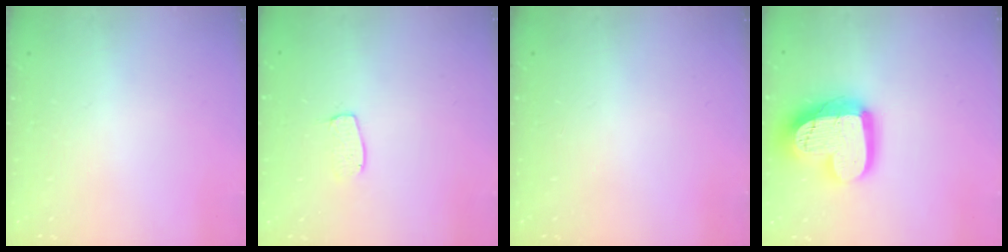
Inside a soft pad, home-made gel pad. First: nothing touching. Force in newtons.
{"total": 5.7, "press": 5.7, "slide": 0.4}
{"total": 0.0}
{"total": 18.7, "press": 18.6, "slide": 1.5}